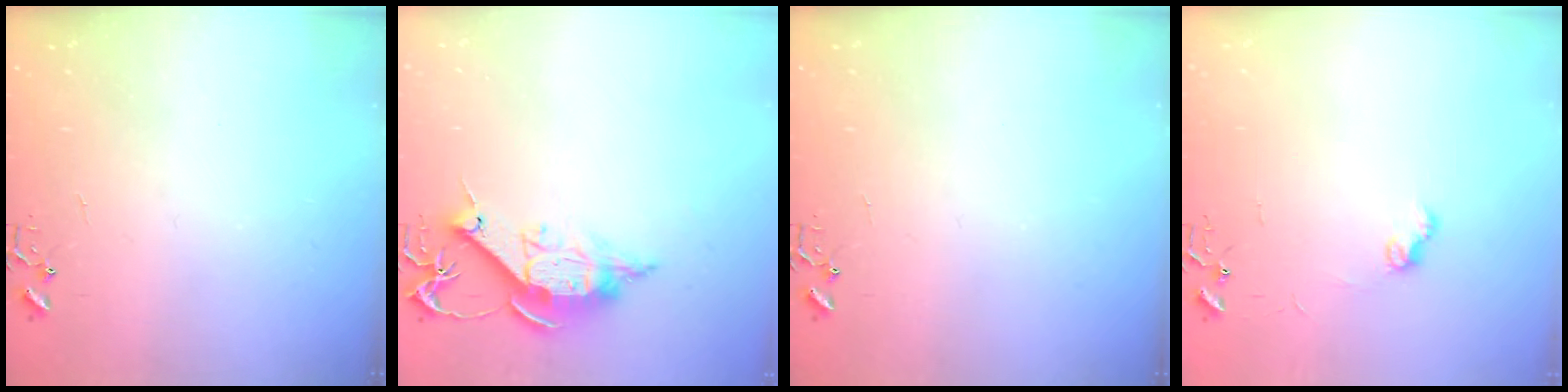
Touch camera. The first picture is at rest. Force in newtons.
{"total": 12.5, "press": 12.5, "slide": 0.2}
{"total": 0.0}
{"total": 6.9, "press": 6.9, "slide": 0.7}